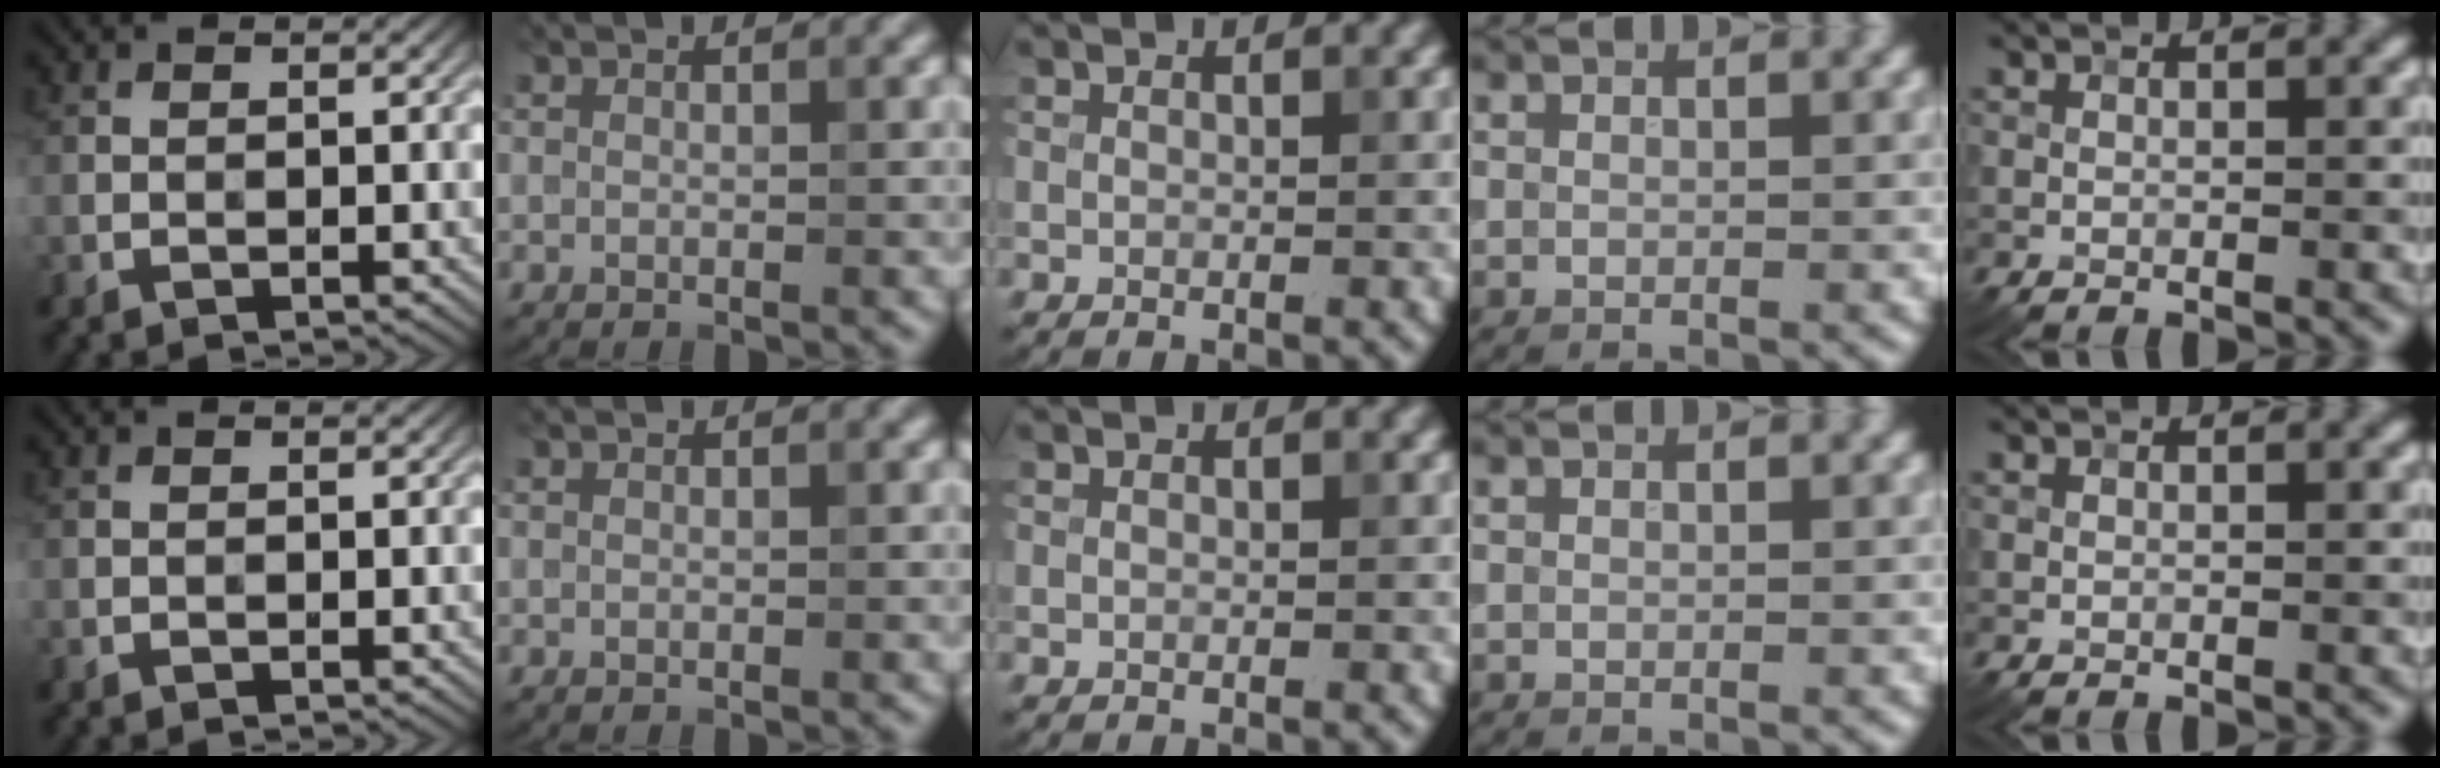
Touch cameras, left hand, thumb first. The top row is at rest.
{}